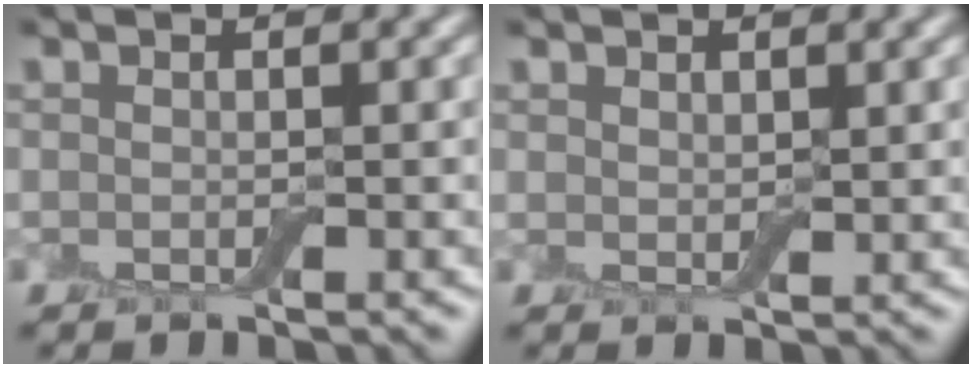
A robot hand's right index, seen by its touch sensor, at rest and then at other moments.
{"total": 0.9, "force": [0.8, 0.3, 0.2], "torque": [-0.007, -0.002, 0.017]}